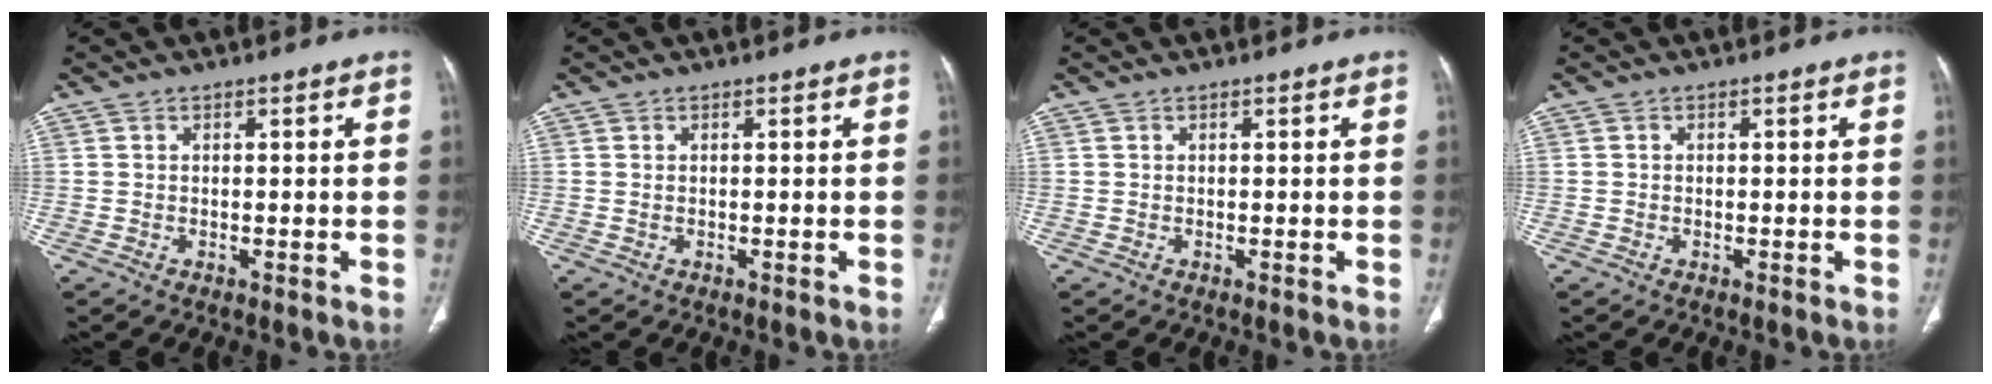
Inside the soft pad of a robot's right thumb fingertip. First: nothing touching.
{"total": 0.0}
{"total": 0.0}
{"total": 0.0}